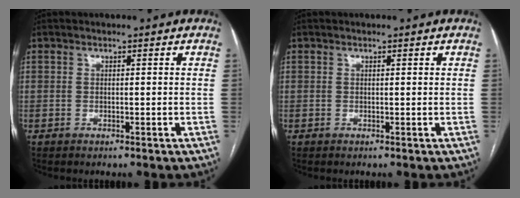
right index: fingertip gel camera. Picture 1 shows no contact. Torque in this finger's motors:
{"motor_torque": [0.07, 0.10, 0.01, 0.01]}